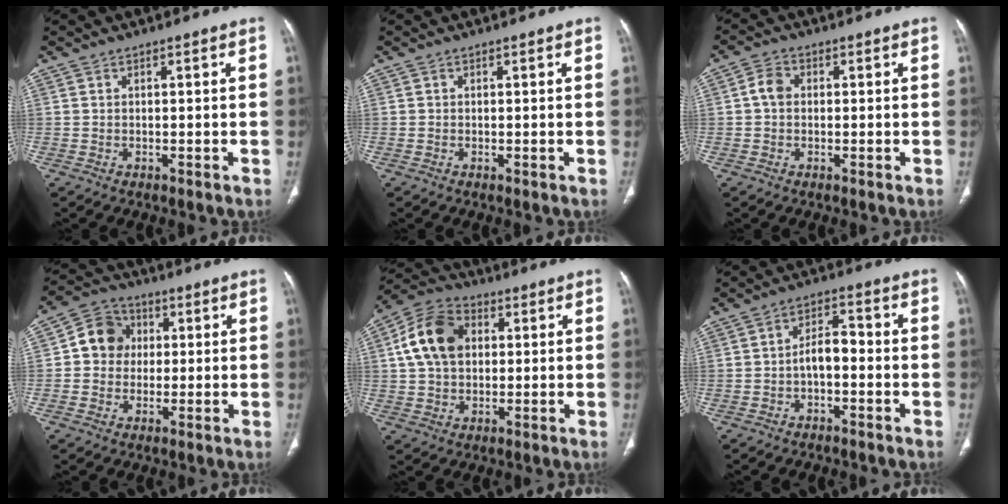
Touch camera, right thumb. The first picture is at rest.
{"total": 0.0}
{"total": 3.2, "force": [0.1, 2.5, 1.9], "torque": [-0.033, 0.011, -0.004]}
{"total": 8.2, "force": [0.9, 7.4, 3.3], "torque": [-0.029, 0.013, 0.003]}
{"total": 12.4, "force": [2.4, 8.9, 8.3], "torque": [-0.139, 0.016, 0.035]}
{"total": 4.9, "force": [-1.3, 2.6, 3.9], "torque": [-0.057, 0.029, -0.028]}